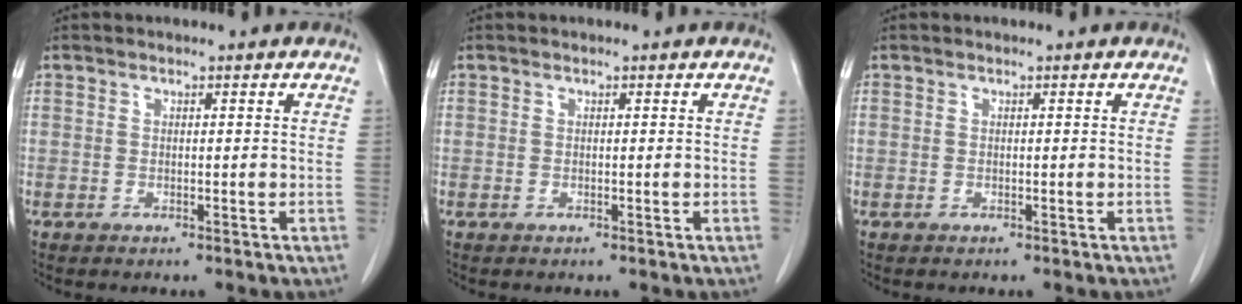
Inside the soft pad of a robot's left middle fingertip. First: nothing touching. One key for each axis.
{"total": 0.0}
{"total": 0.0}